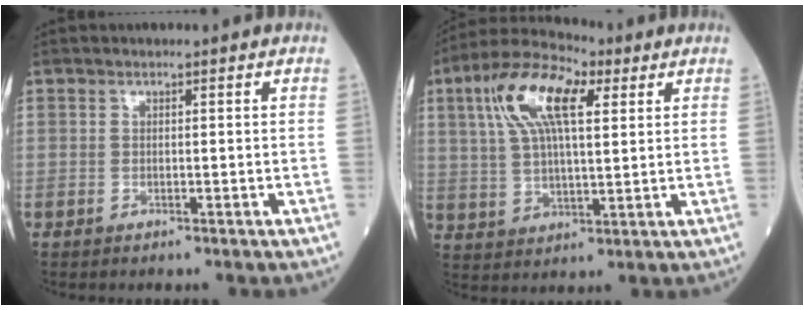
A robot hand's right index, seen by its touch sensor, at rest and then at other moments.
{"total": 13.2, "force": [5.1, 4.6, 11.3], "torque": [-0.231, 0.029, 0.092]}